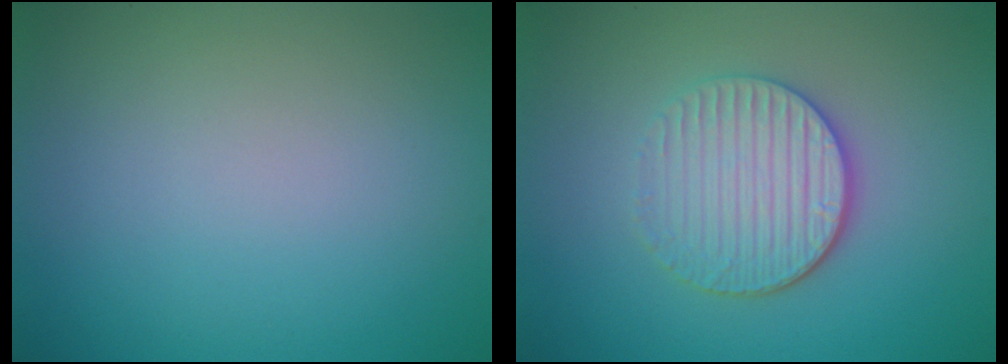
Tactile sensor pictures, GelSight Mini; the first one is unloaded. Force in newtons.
{"total": 4.1, "press": 3.4, "slide": 2.2}